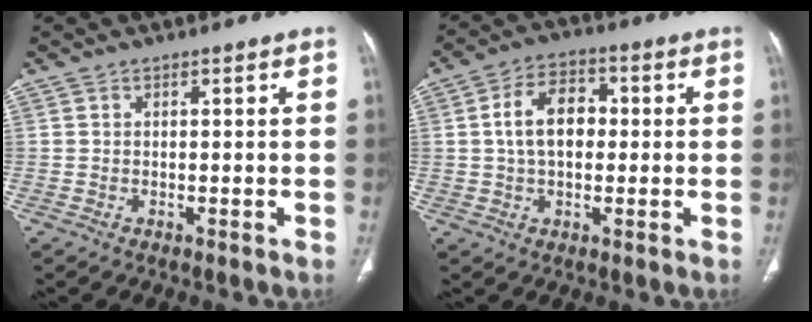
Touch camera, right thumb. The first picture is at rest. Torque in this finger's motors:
{"motor_torque": [0.56, 1.08, 1.00, 0.02, 0.30]}